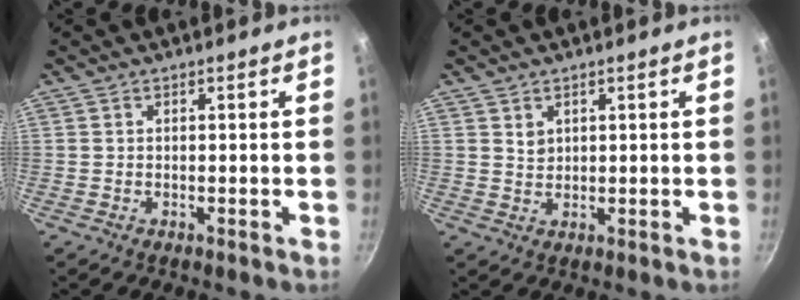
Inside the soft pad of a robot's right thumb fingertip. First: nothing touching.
{"total": 2.1, "force": [1.2, 1.5, 0.8], "torque": [-0.008, -0.002, 0.024]}